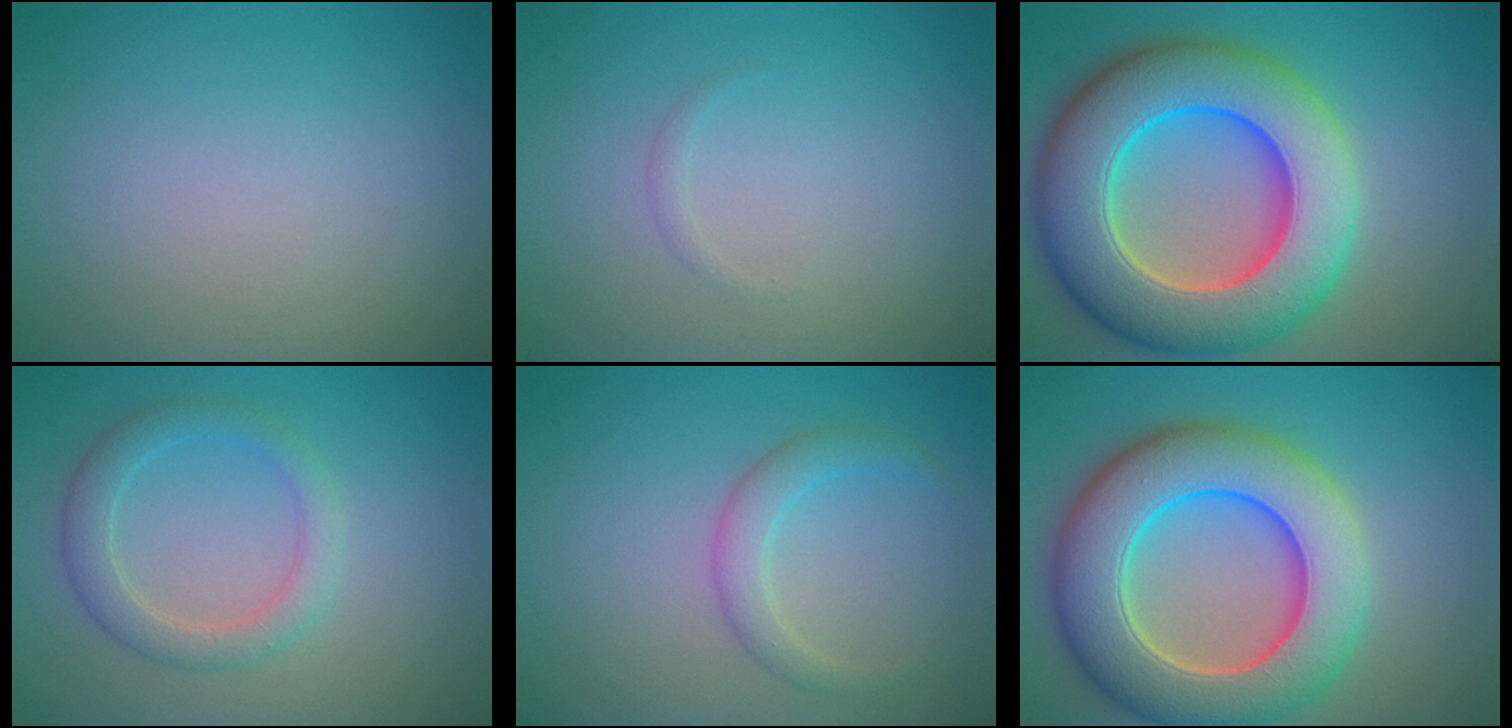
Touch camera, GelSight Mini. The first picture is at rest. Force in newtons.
{"total": 0.6, "press": 0.6, "slide": 0.0}
{"total": 13.2, "press": 13.0, "slide": 2.1}
{"total": 2.9, "press": 2.9, "slide": 0.2}
{"total": 2.2, "press": 2.2, "slide": 0.1}
{"total": 11.1, "press": 11.1, "slide": 0.3}